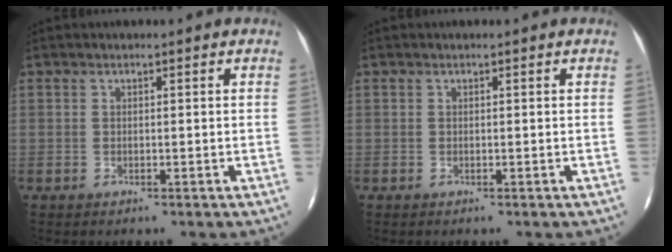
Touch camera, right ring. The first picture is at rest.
{"total": 0.0}